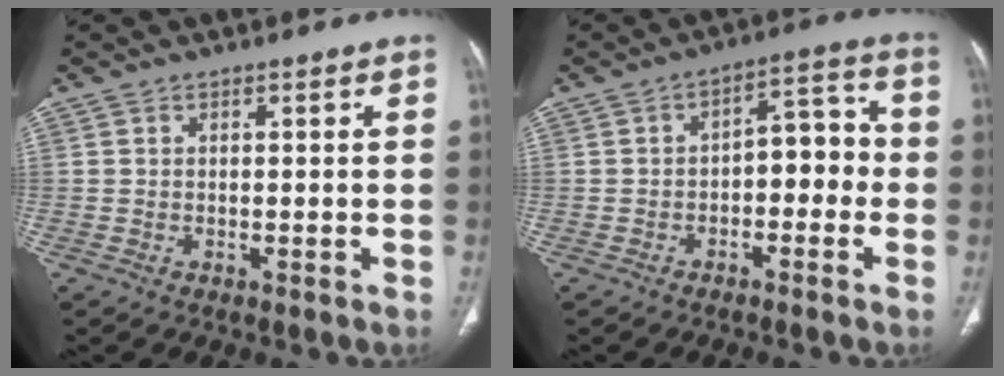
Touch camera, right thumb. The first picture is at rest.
{"total": 7.7, "force": [-1.7, 4.5, 6.1], "torque": [-0.051, 0.044, -0.036]}